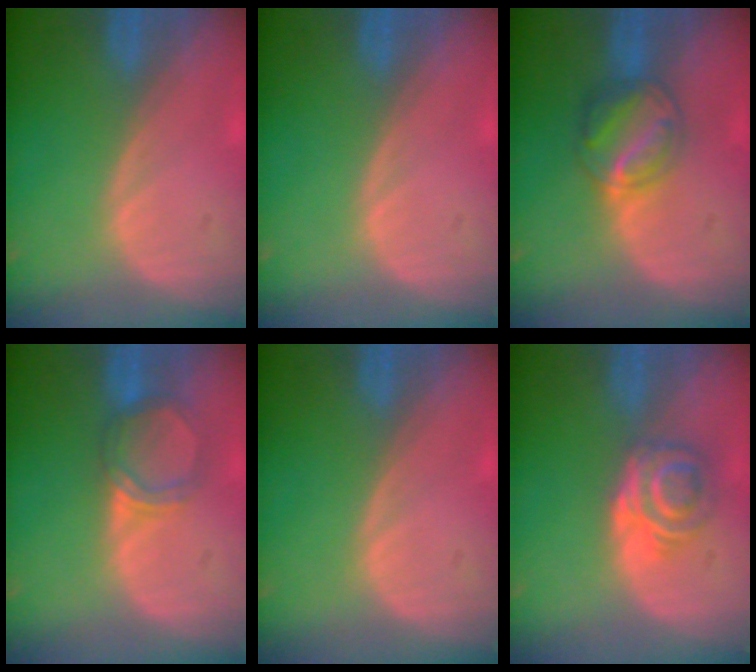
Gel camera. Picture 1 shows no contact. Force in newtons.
{"total": 0.0}
{"total": 5.8, "press": 5.7, "slide": 1.0}
{"total": 4.1, "press": 3.8, "slide": 1.6}
{"total": 0.0}
{"total": 6.2, "press": 5.1, "slide": 3.6}